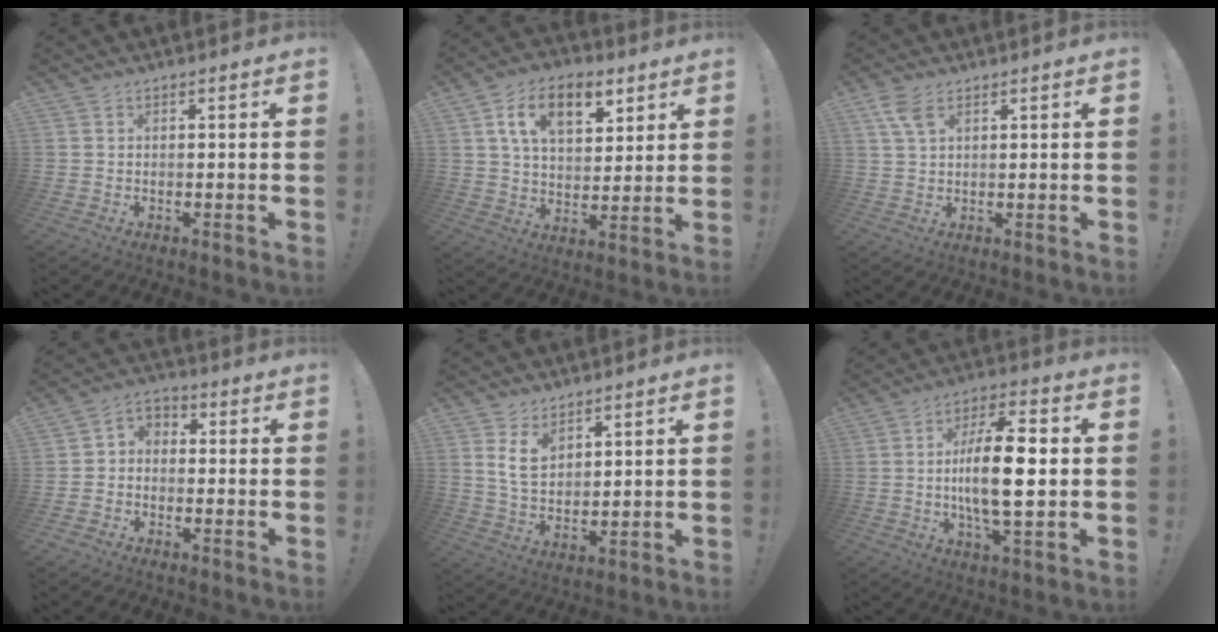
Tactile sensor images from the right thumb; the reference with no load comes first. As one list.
[{"total": 15.1, "force": [6.9, 8.8, 10.2], "torque": [-0.164, -0.013, 0.123]}, {"total": 5.0, "force": [2.6, 2.4, 3.6], "torque": [-0.065, -0.008, 0.050]}, {"total": 4.6, "force": [-2.8, 3.2, 1.7], "torque": [-0.029, 0.021, -0.053]}, {"total": 8.2, "force": [5.1, 4.9, 4.2], "torque": [-0.078, -0.027, 0.099]}, {"total": 16.5, "force": [-0.5, 5.3, 15.6], "torque": [-0.284, 0.000, -0.021]}]